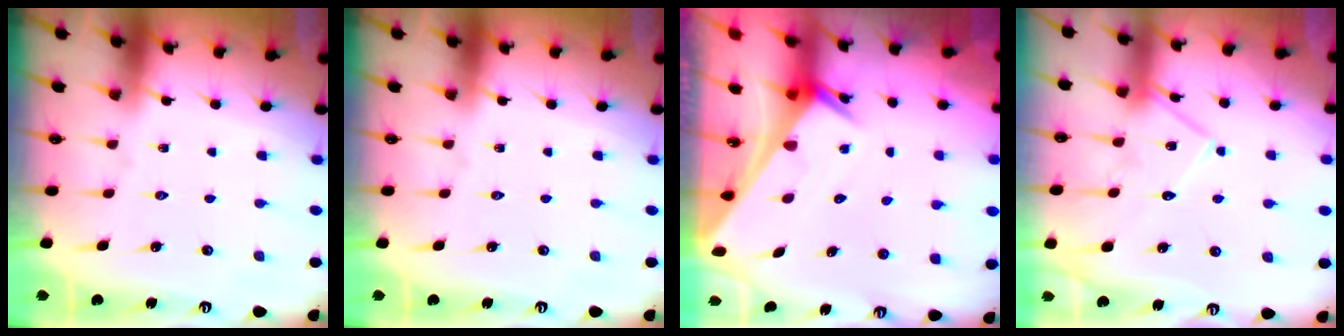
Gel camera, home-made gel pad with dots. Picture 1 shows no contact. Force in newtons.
{"total": 0.0}
{"total": 2.5, "press": 2.5, "slide": 0.1}
{"total": 10.9, "press": 10.9, "slide": 0.6}